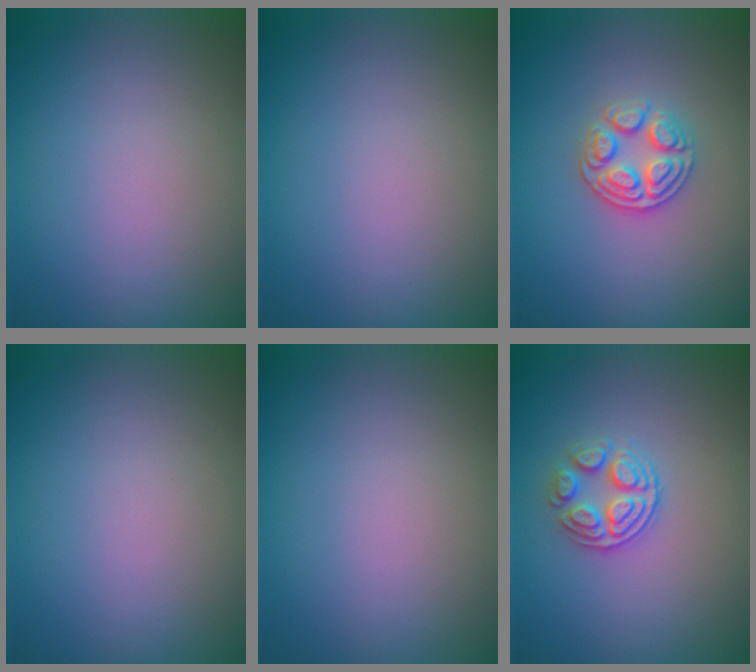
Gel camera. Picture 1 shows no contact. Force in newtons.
{"total": 0.0}
{"total": 3.2, "press": 2.9, "slide": 1.4}
{"total": 0.0}
{"total": 0.0}
{"total": 2.9, "press": 2.6, "slide": 1.3}